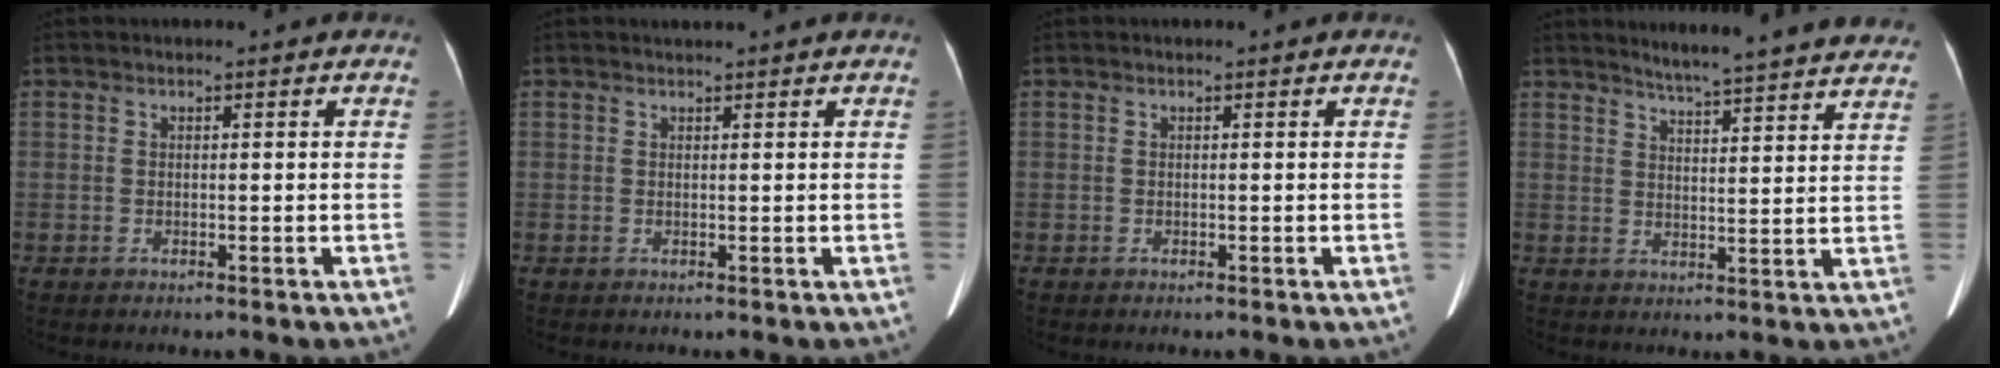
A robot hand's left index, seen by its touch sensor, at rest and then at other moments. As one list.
[{"total": 0.8, "force": [0.8, 0.0, 0.2], "torque": [-0.009, 0.010, 0.016]}, {"total": 0.0}, {"total": 18.2, "force": [16.8, 0.8, 6.9], "torque": [-0.092, -0.022, 0.203]}]